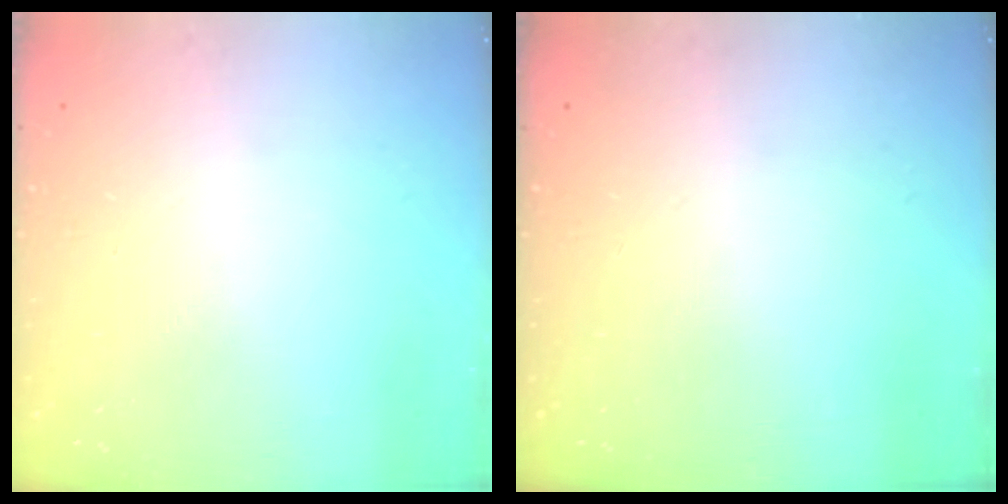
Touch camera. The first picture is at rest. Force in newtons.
{"total": 0.0}